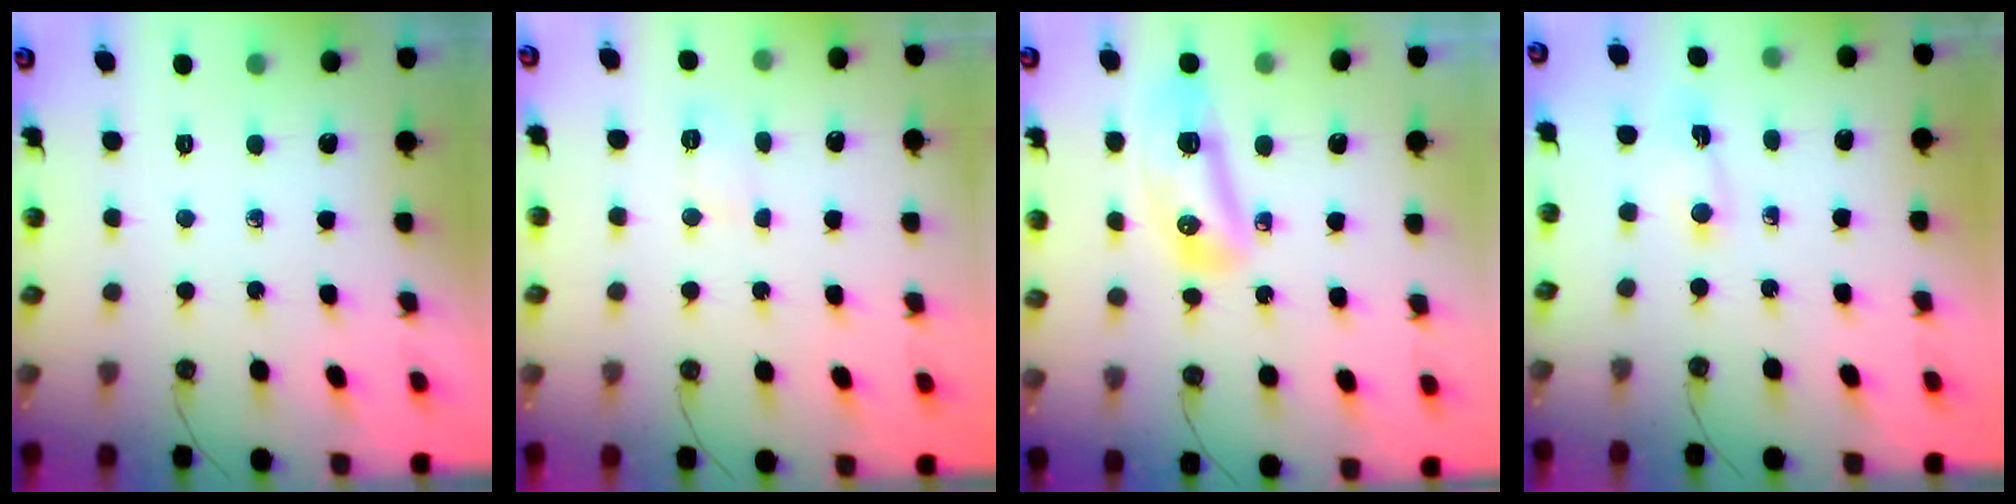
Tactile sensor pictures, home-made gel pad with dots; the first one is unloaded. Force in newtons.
{"total": 3.9, "press": 3.8, "slide": 0.5}
{"total": 11.4, "press": 10.8, "slide": 3.8}
{"total": 1.6, "press": 1.3, "slide": 0.9}